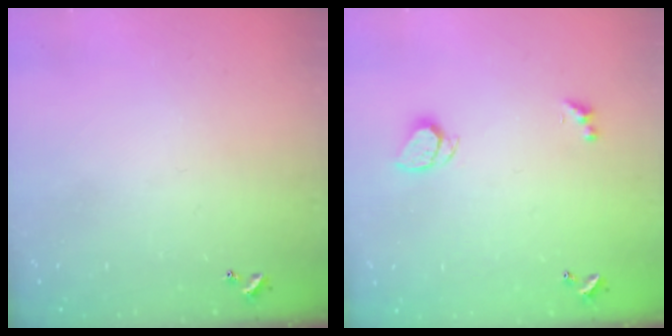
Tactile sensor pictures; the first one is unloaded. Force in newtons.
{"total": 2.4, "press": 2.3, "slide": 0.6}